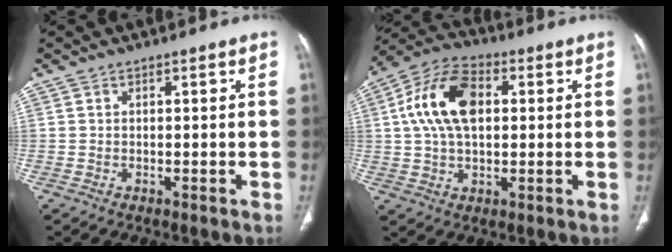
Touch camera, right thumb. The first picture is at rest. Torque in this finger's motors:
{"motor_torque": [0.24, 0.88, 1.33, 0.10, 0.35]}